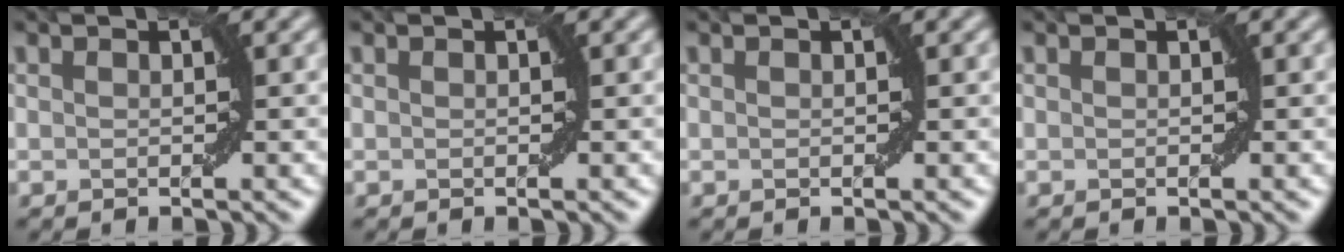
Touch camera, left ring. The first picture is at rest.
{"total": 0.0}
{"total": 0.0}
{"total": 0.0}